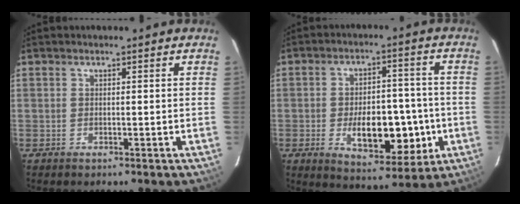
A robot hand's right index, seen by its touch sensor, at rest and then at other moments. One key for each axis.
{"total": 12.7, "fx": -3.0, "fy": 6.1, "fz": 10.7, "tx": -0.158, "ty": 0.009, "tz": -0.035}